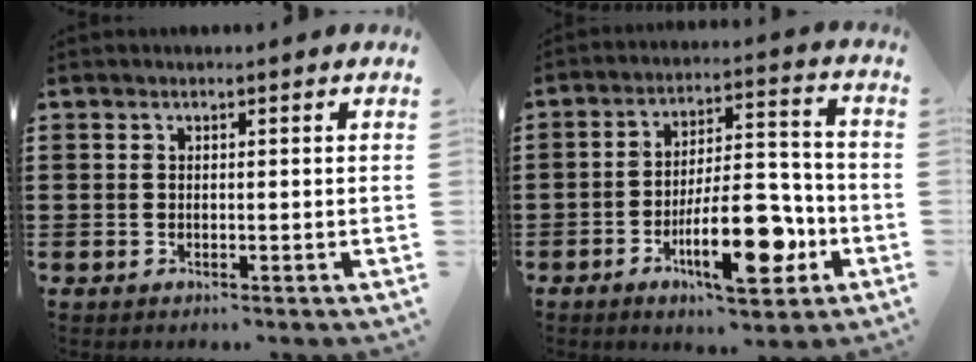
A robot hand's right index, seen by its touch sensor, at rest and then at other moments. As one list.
[{"total": 14.1, "force": [-5.5, 5.4, 11.9], "torque": [-0.193, 0.006, -0.093]}]